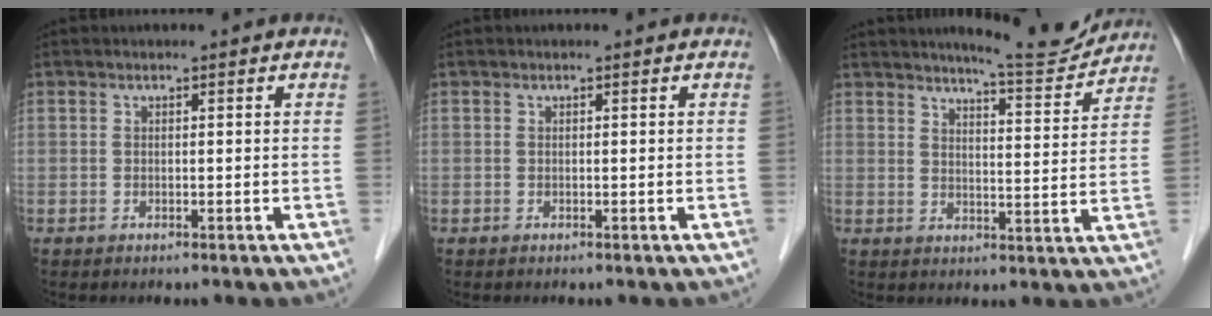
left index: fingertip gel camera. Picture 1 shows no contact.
{"total": 0.0}
{"total": 8.7, "force": [8.5, 0.2, 2.1], "torque": [-0.037, -0.017, 0.112]}